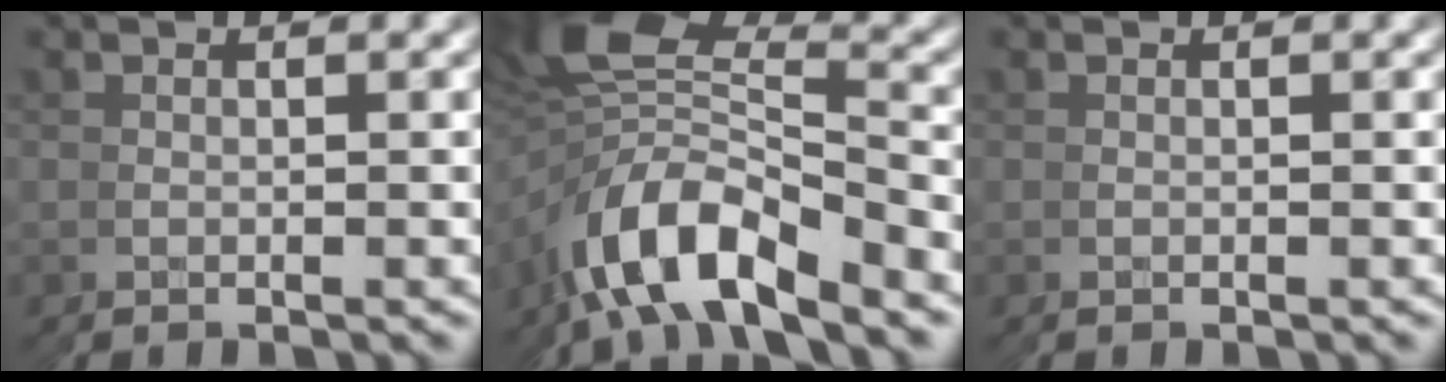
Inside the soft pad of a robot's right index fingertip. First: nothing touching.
{"total": 8.7, "force": [-1.8, 5.5, 6.5], "torque": [-0.146, -0.026, -0.021]}
{"total": 0.0}